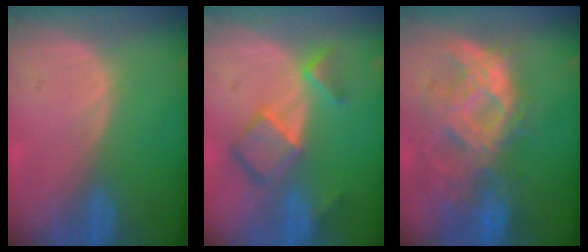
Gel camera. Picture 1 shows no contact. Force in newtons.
{"total": 7.2, "press": 6.2, "slide": 3.7}
{"total": 10.6, "press": 9.2, "slide": 5.3}